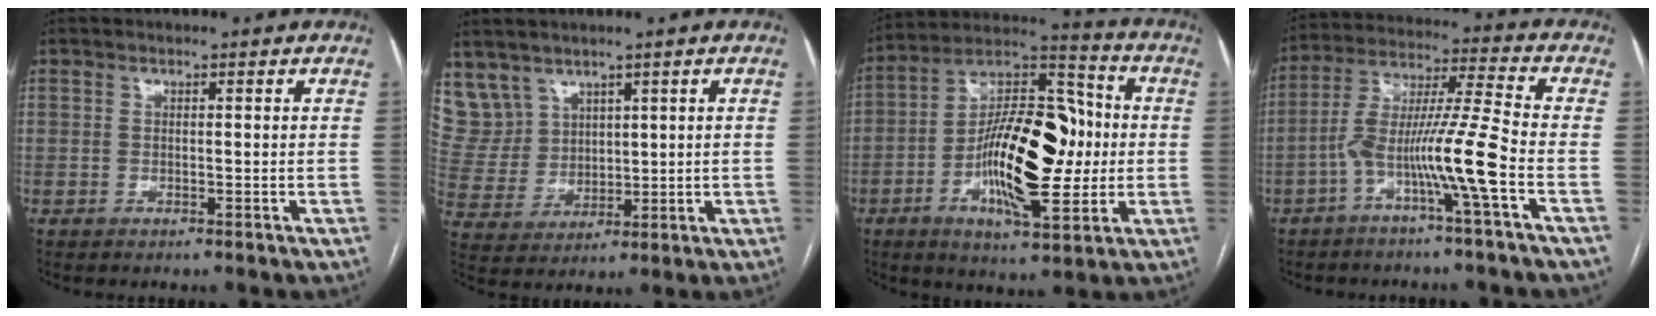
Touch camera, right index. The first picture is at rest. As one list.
[{"total": 8.1, "force": [5.4, 6.0, 0.5], "torque": [-0.026, 0.024, 0.131]}, {"total": 19.3, "force": [-2.3, 6.8, 17.9], "torque": [-0.314, 0.020, -0.040]}, {"total": 11.0, "force": [-4.4, -1.3, 10.0], "torque": [-0.194, 0.016, -0.082]}]